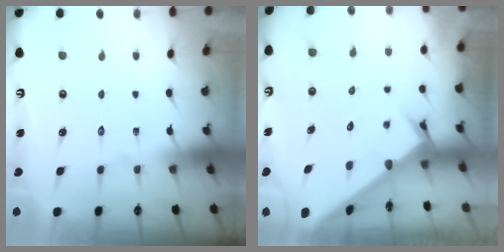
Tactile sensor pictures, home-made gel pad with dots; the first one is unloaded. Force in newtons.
{"total": 2.7, "press": 2.7, "slide": 0.3}